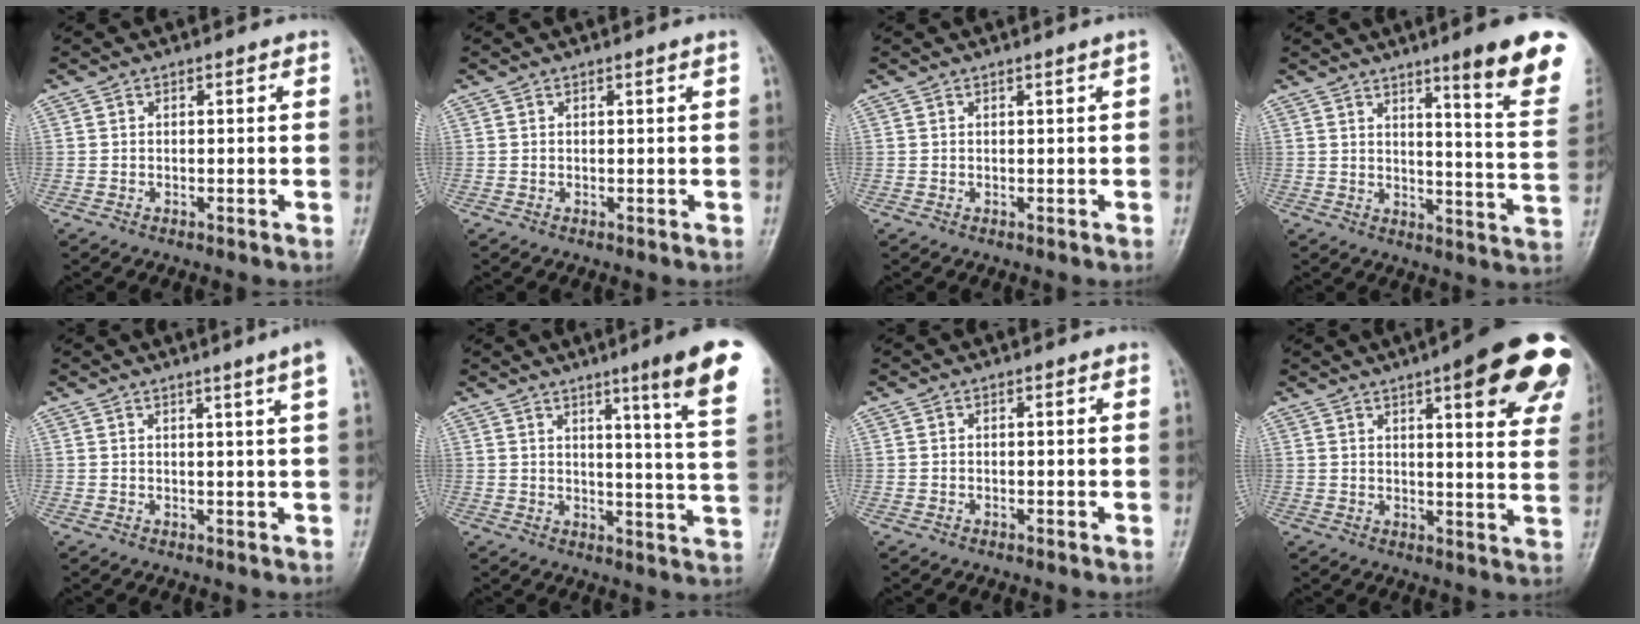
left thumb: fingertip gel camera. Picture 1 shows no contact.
{"total": 0.6, "force": [0.2, -0.2, 0.5], "torque": [-0.015, -0.003, 0.005]}
{"total": 0.9, "force": [0.3, -0.1, 0.8], "torque": [-0.011, 0.002, 0.002]}
{"total": 15.7, "force": [9.8, 1.3, 12.2], "torque": [-0.132, -0.060, 0.123]}
{"total": 4.8, "force": [2.7, -1.0, 3.8], "torque": [-0.053, -0.009, 0.034]}
{"total": 14.2, "force": [7.9, 0.1, 11.8], "torque": [-0.149, -0.046, 0.093]}
{"total": 0.0}
{"total": 20.6, "force": [10.9, 5.5, 16.6], "torque": [-0.179, -0.026, 0.124]}